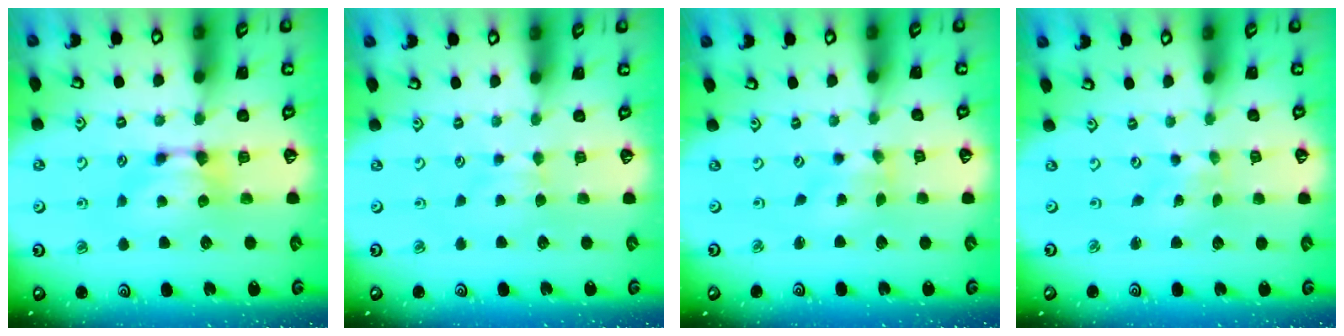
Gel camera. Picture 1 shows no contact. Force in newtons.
{"total": 2.7, "press": 2.7, "slide": 0.4}
{"total": 2.6, "press": 2.4, "slide": 1.0}
{"total": 6.9, "press": 6.9, "slide": 0.4}